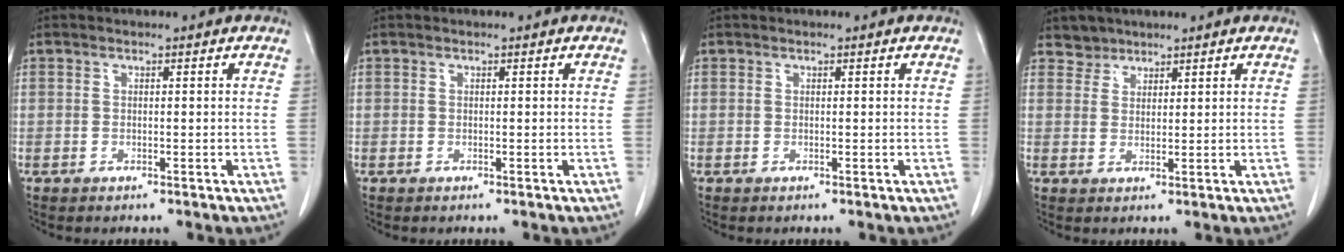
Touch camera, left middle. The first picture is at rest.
{"total": 0.0}
{"total": 0.0}
{"total": 2.3, "force": [1.9, 1.1, -0.5], "torque": [0.013, 0.003, 0.031]}